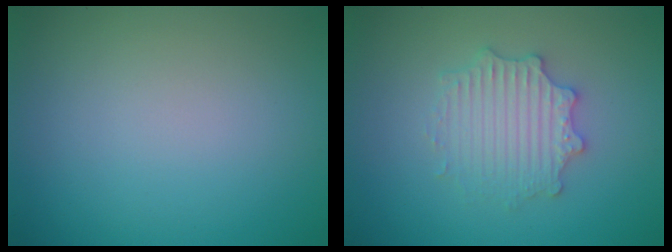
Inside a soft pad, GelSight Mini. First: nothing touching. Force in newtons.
{"total": 3.6, "press": 3.5, "slide": 0.6}